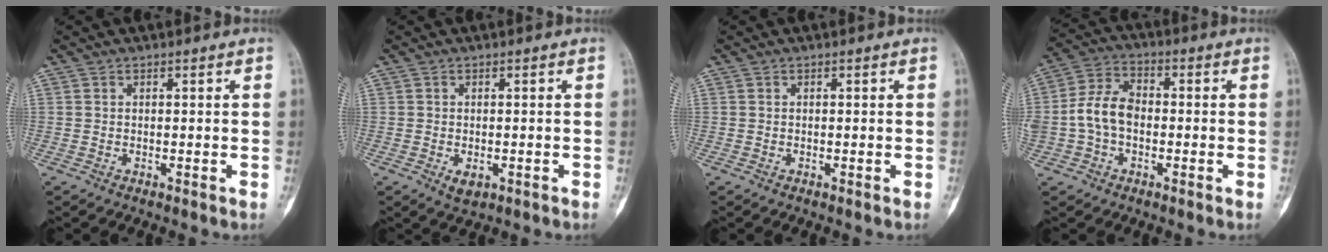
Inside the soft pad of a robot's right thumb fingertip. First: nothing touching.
{"total": 2.6, "force": [-1.0, 1.5, 1.9], "torque": [-0.023, 0.002, -0.007]}
{"total": 0.0}
{"total": 8.7, "force": [-1.2, 6.1, 6.1], "torque": [-0.108, 0.032, -0.032]}